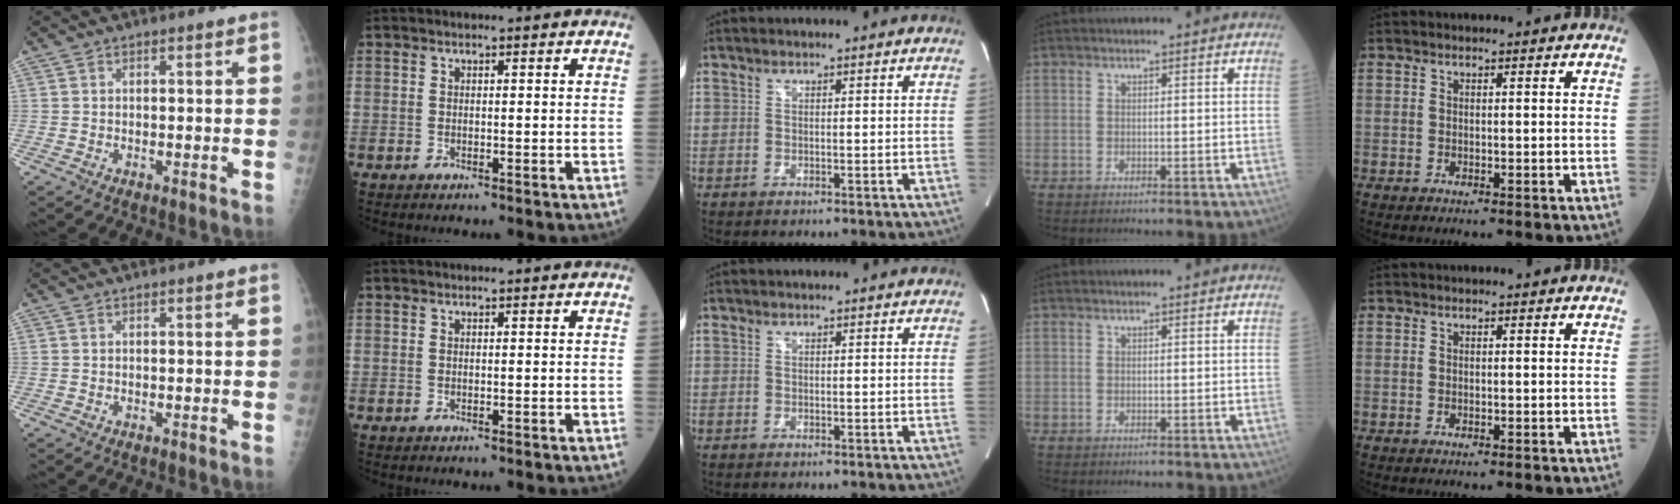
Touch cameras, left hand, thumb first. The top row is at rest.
{}